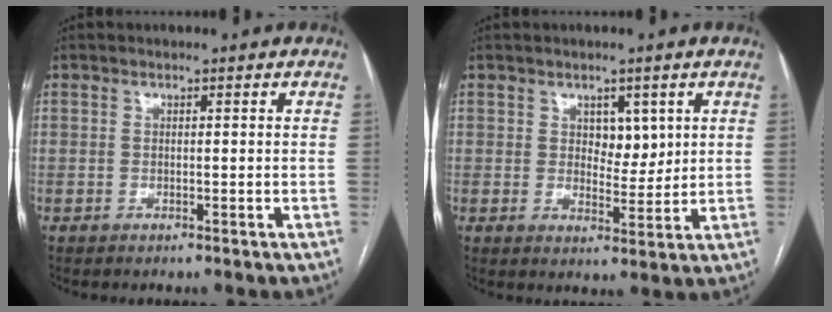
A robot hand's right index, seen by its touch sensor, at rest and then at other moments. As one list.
[{"total": 4.3, "force": [1.7, 2.5, 3.1], "torque": [-0.039, -0.003, 0.031]}]